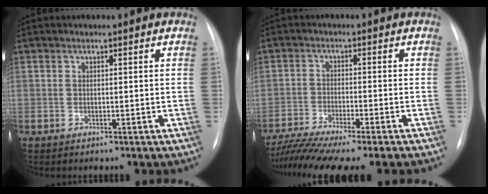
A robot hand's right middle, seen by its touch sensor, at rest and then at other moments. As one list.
[{"total": 11.1, "force": [-9.5, -0.6, 5.6], "torque": [-0.082, -0.023, -0.150]}]